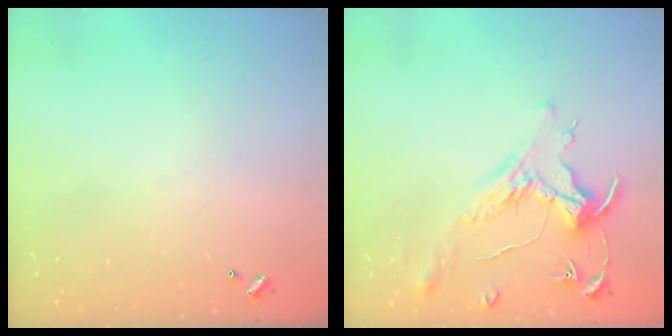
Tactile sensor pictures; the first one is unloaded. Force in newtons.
{"total": 1.6, "press": 1.4, "slide": 0.7}